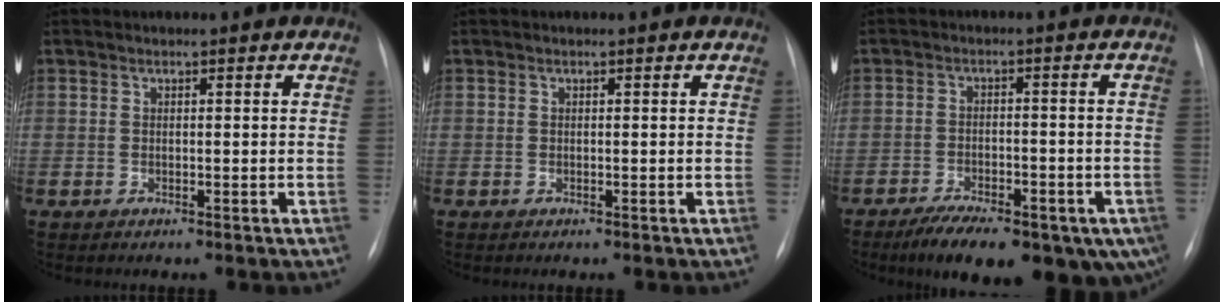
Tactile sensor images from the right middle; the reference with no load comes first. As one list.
[{"total": 0.0}, {"total": 18.2, "force": [-11.6, 7.4, 11.9], "torque": [-0.133, 0.000, -0.157]}]